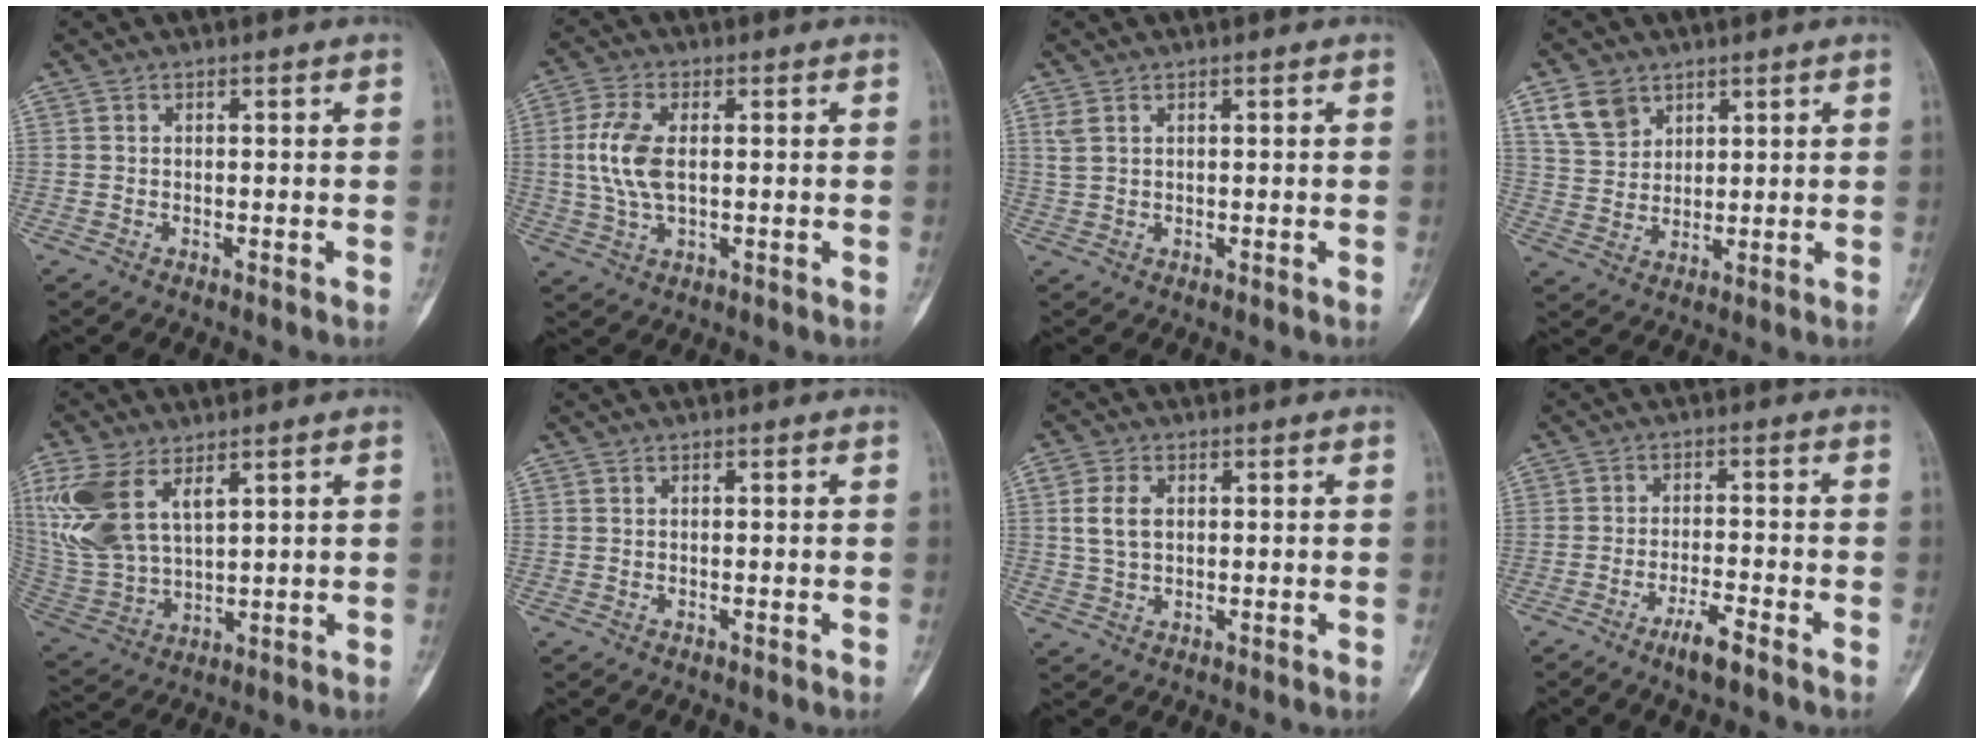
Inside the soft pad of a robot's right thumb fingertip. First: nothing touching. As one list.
[{"total": 8.2, "force": [0.6, 4.3, 7.0], "torque": [-0.165, 0.002, 0.014]}, {"total": 2.1, "force": [1.1, 1.1, 1.3], "torque": [-0.028, 0.009, 0.032]}, {"total": 7.0, "force": [4.1, 4.9, 2.8], "torque": [-0.037, -0.017, 0.087]}, {"total": 14.6, "force": [6.7, 7.9, 10.2], "torque": [-0.219, -0.012, 0.151]}, {"total": 0.0}, {"total": 5.1, "force": [0.9, 3.3, 3.7], "torque": [-0.077, 0.004, 0.019]}, {"total": 4.9, "force": [-3.3, 0.4, 3.6], "torque": [-0.074, 0.014, -0.062]}]